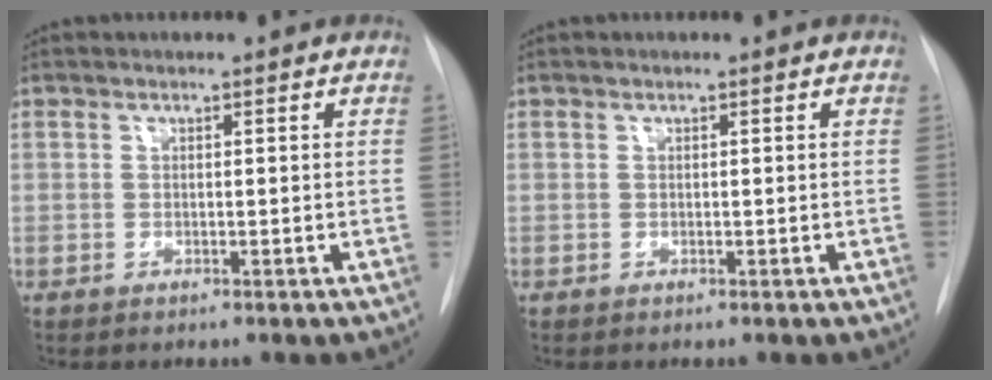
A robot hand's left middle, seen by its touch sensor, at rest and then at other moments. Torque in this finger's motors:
{"motor_torque": [0.36, -0.36, -0.07, 0.01]}